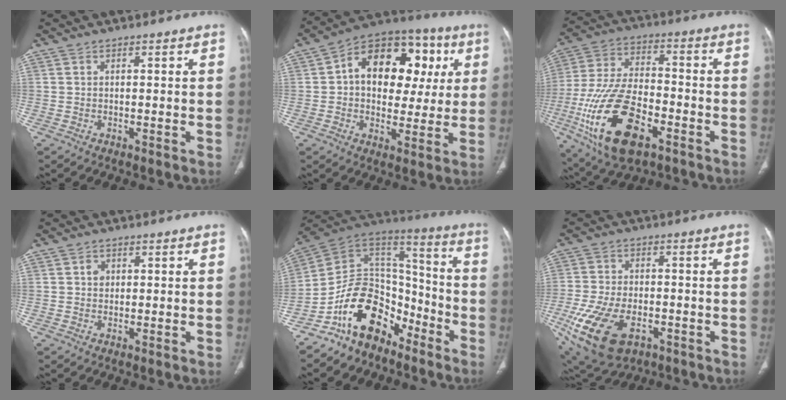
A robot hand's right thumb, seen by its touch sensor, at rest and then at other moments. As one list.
[{"total": 19.3, "force": [3.9, 13.2, 13.5], "torque": [-0.146, 0.026, 0.053]}, {"total": 21.6, "force": [-8.7, 10.4, 16.8], "torque": [-0.336, 0.020, -0.149]}, {"total": 1.7, "force": [0.5, 1.5, 0.8], "torque": [-0.005, 0.001, 0.006]}, {"total": 17.0, "force": [-10.2, 10.7, 8.4], "torque": [-0.105, 0.111, -0.185]}, {"total": 16.7, "force": [-6.7, 9.6, 11.9], "torque": [-0.246, 0.006, -0.104]}]